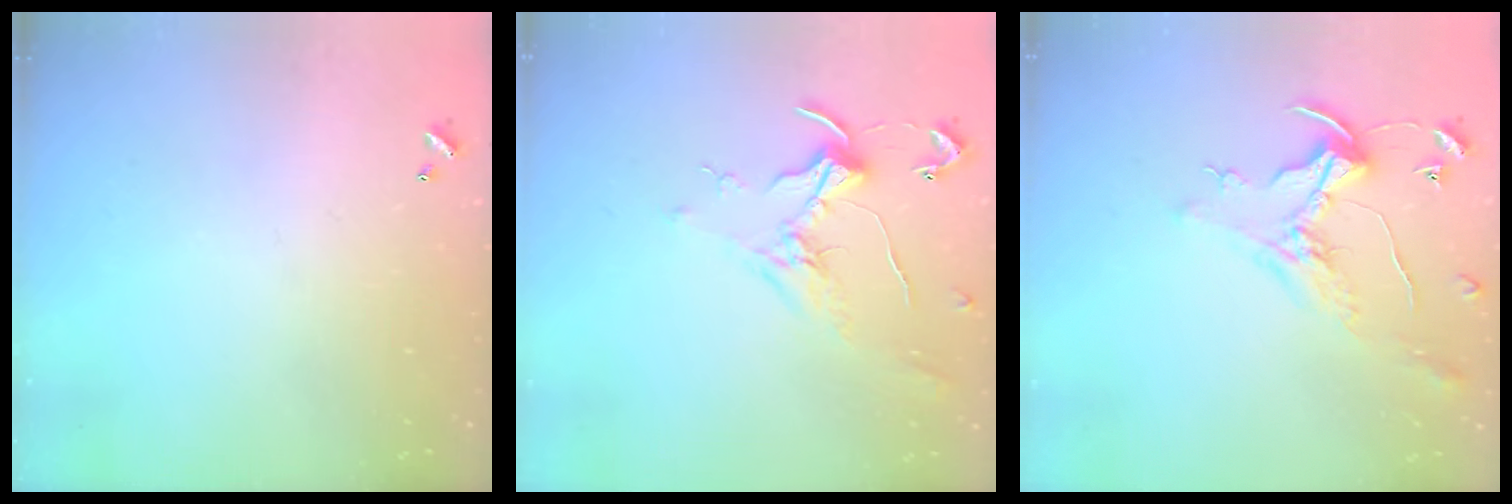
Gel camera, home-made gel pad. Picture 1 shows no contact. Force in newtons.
{"total": 0.7, "press": 0.3, "slide": 0.7}
{"total": 0.8, "press": 0.0, "slide": 0.8}